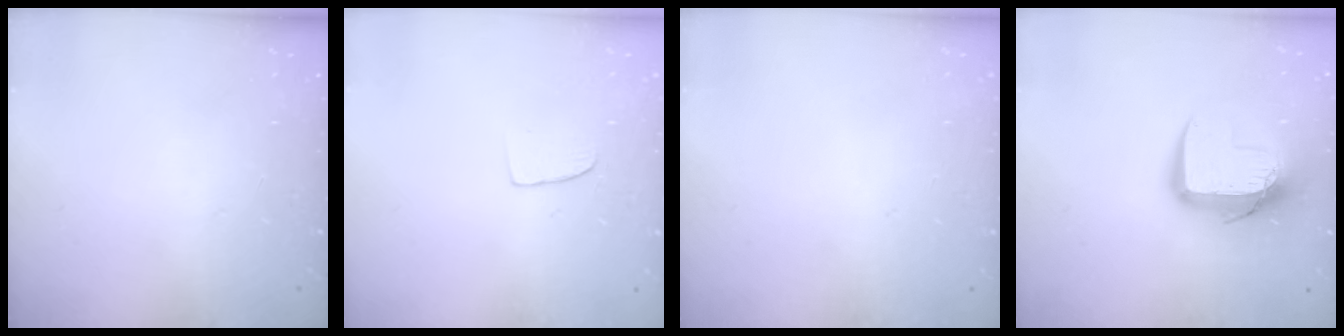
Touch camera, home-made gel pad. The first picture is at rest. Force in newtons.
{"total": 6.0, "press": 5.9, "slide": 0.5}
{"total": 0.0}
{"total": 12.3, "press": 12.3, "slide": 0.9}